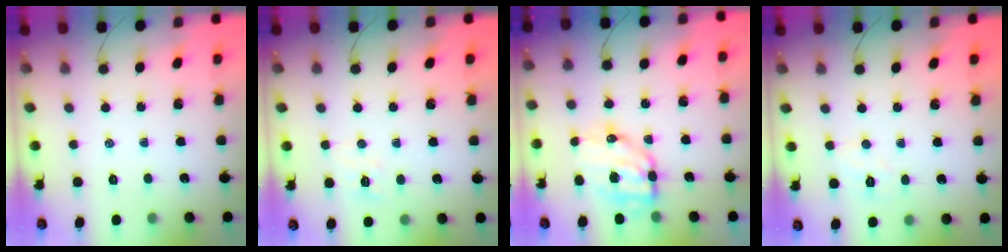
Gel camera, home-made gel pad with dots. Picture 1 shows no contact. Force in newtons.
{"total": 5.8, "press": 5.6, "slide": 1.4}
{"total": 9.3, "press": 9.1, "slide": 2.0}
{"total": 4.7, "press": 4.6, "slide": 1.0}